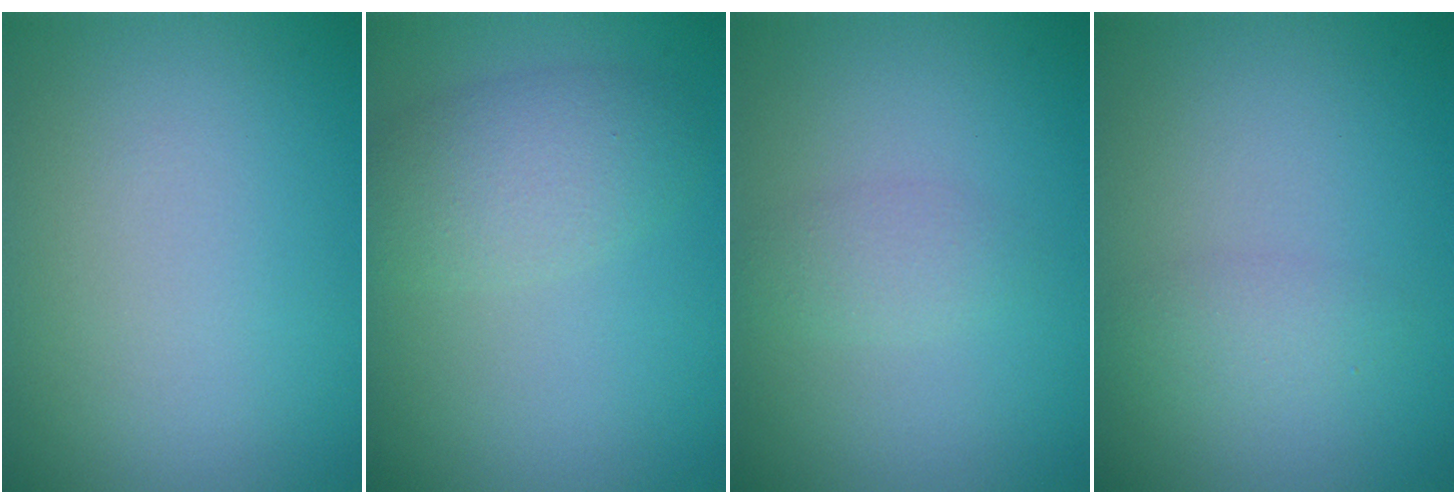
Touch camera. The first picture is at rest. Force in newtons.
{"total": 3.5, "press": 3.5, "slide": 0.2}
{"total": 1.4, "press": 1.4, "slide": 0.0}
{"total": 1.6, "press": 1.6, "slide": 0.0}